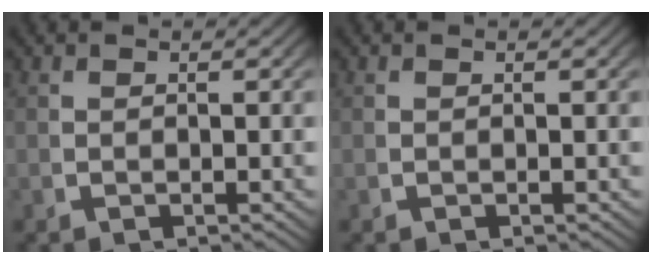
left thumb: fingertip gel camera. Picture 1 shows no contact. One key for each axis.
{"total": 0.0}